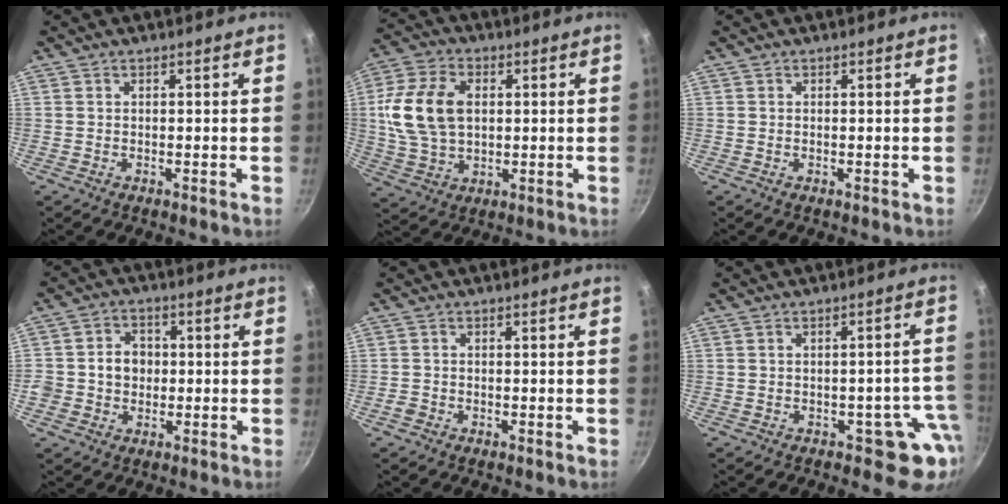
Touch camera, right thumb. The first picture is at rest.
{"total": 14.2, "force": [1.8, 9.5, 10.4], "torque": [-0.192, 0.006, 0.031]}
{"total": 0.0}
{"total": 6.4, "force": [-0.3, 5.7, 2.9], "torque": [-0.016, 0.009, -0.014]}
{"total": 1.4, "force": [-0.8, 1.0, 0.5], "torque": [-0.012, 0.003, -0.017]}
{"total": 7.3, "force": [-3.0, 4.6, 4.8], "torque": [0.007, 0.034, -0.026]}